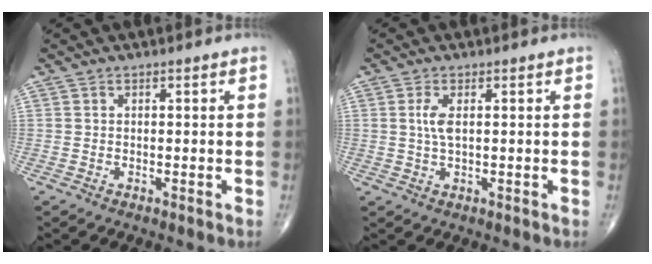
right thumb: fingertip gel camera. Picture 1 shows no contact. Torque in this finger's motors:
{"motor_torque": [0.14, 0.63, 0.38, 0.15, 0.09]}